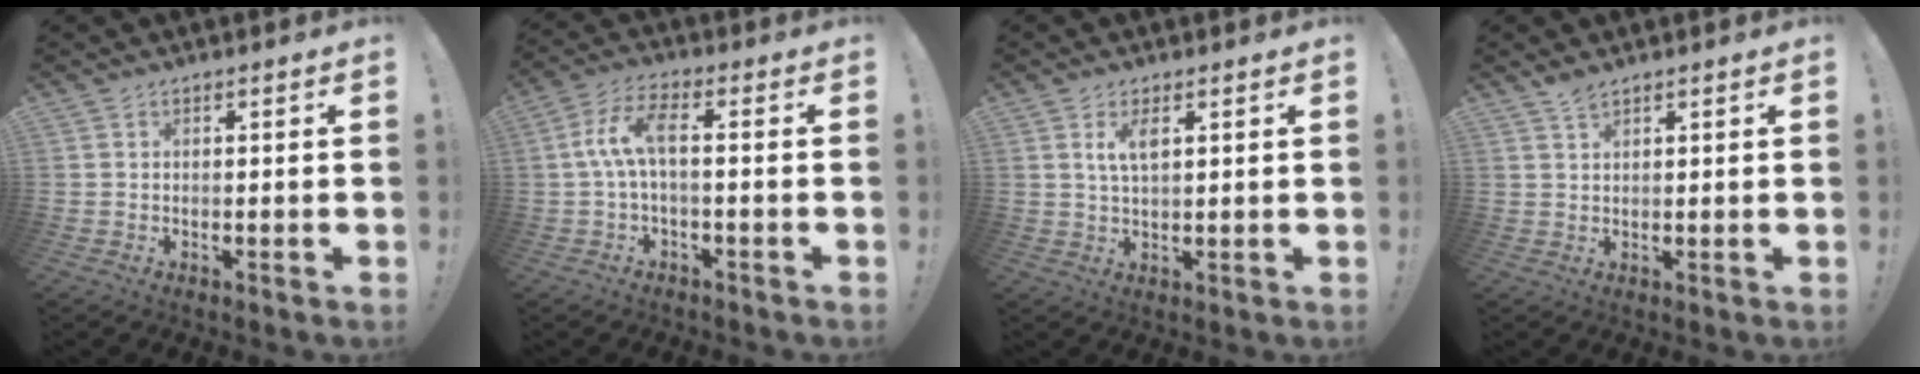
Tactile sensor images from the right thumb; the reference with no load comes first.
{"total": 8.1, "force": [-0.1, 2.5, 7.7], "torque": [-0.159, 0.001, -0.005]}
{"total": 4.5, "force": [2.0, 1.9, 3.5], "torque": [-0.060, -0.006, 0.032]}
{"total": 2.6, "force": [2.3, 0.6, 1.1], "torque": [-0.016, -0.010, 0.041]}